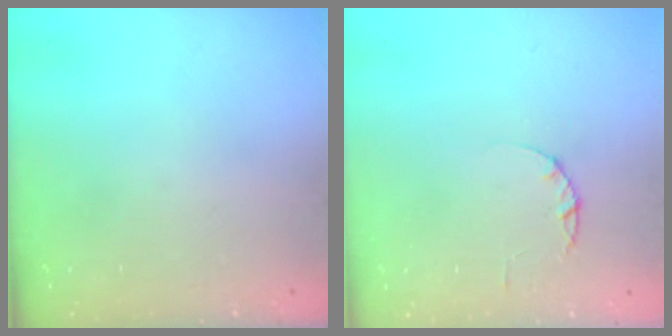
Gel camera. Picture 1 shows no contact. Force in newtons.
{"total": 1.7, "press": 1.7, "slide": 0.3}